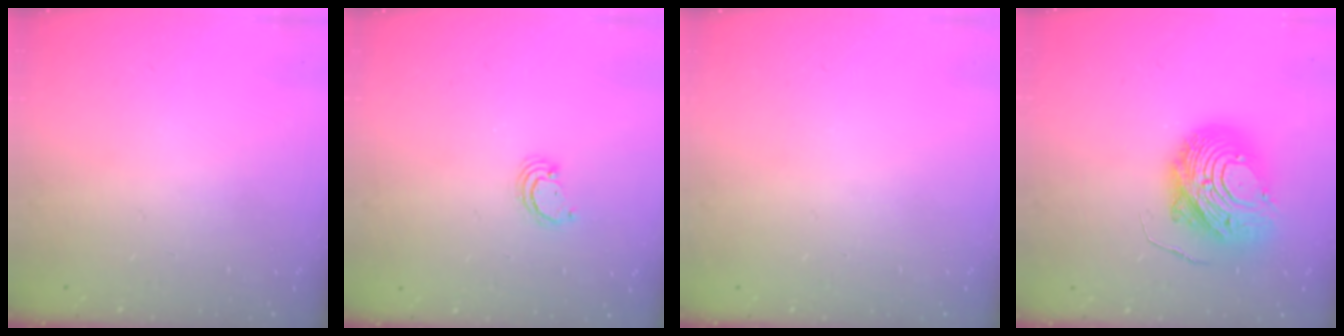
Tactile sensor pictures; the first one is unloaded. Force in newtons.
{"total": 2.6, "press": 2.6, "slide": 0.3}
{"total": 0.0}
{"total": 14.3, "press": 14.3, "slide": 1.4}